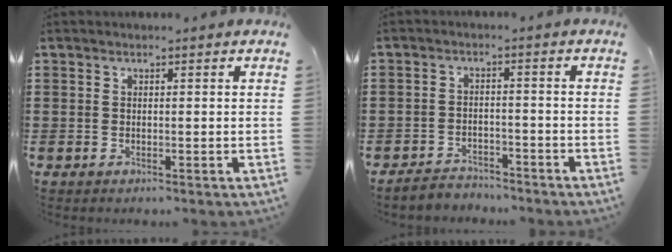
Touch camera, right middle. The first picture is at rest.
{"total": 3.2, "force": [-3.1, 0.7, -0.3], "torque": [-0.003, 0.002, -0.068]}